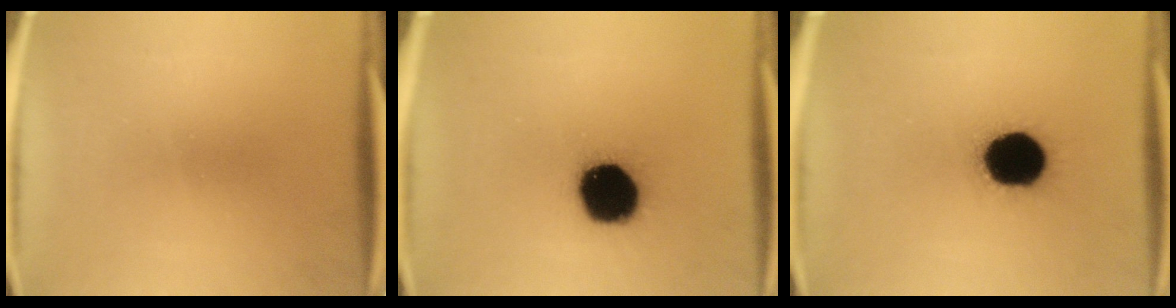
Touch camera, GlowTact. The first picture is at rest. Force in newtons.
{"total": 19.2}
{"total": 18.6}